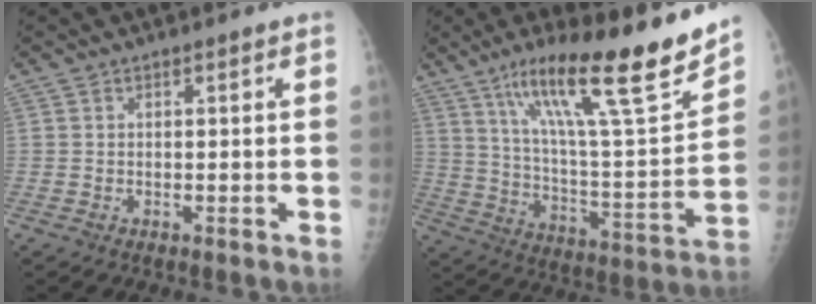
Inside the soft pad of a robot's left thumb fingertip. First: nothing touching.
{"total": 24.6, "force": [16.5, 3.7, 17.8], "torque": [-0.267, -0.065, 0.278]}